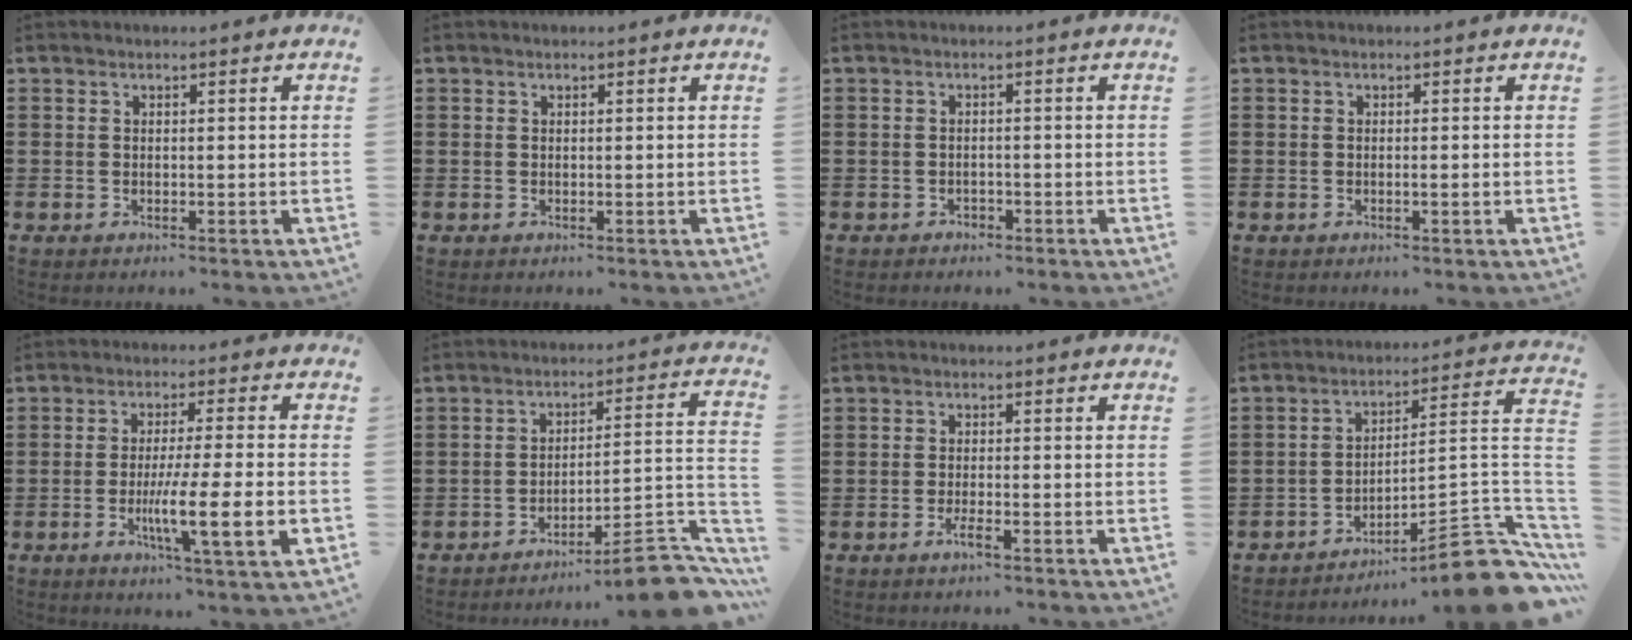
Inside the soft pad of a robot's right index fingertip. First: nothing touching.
{"total": 0.0}
{"total": 1.0, "force": [-0.8, 0.5, -0.1], "torque": [-0.004, 0.002, -0.018]}
{"total": 0.6, "force": [-0.2, 0.0, 0.6], "torque": [-0.010, -0.003, -0.003]}
{"total": 10.0, "force": [-2.5, 0.5, 9.7], "torque": [-0.172, -0.017, -0.044]}
{"total": 9.3, "force": [-7.5, 0.8, 5.5], "torque": [-0.076, 0.012, -0.140]}
{"total": 2.1, "force": [-1.3, 0.3, 1.7], "torque": [-0.036, -0.004, -0.024]}
{"total": 11.7, "force": [-8.4, 1.8, 7.9], "torque": [-0.101, 0.022, -0.152]}